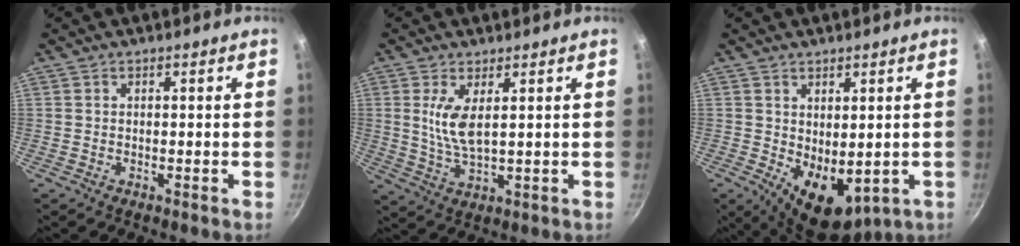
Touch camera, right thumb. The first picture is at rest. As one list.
[{"total": 6.6, "force": [1.8, 2.4, 5.8], "torque": [-0.118, -0.017, 0.042]}, {"total": 9.2, "force": [-0.3, 5.7, 7.2], "torque": [-0.085, -0.021, 0.017]}]